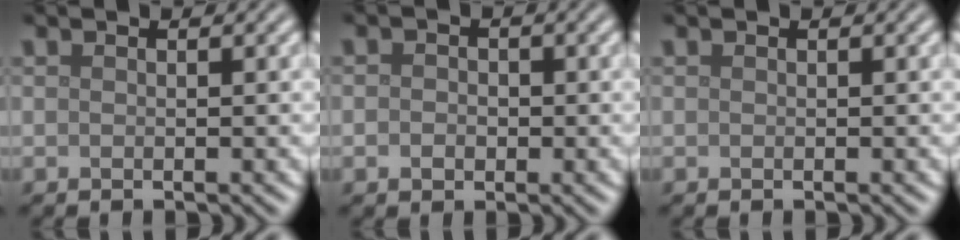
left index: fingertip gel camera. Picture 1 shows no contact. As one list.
[{"total": 1.6, "force": [-0.1, 1.4, 0.9], "torque": [-0.011, 0.001, -0.010]}, {"total": 0.0}]